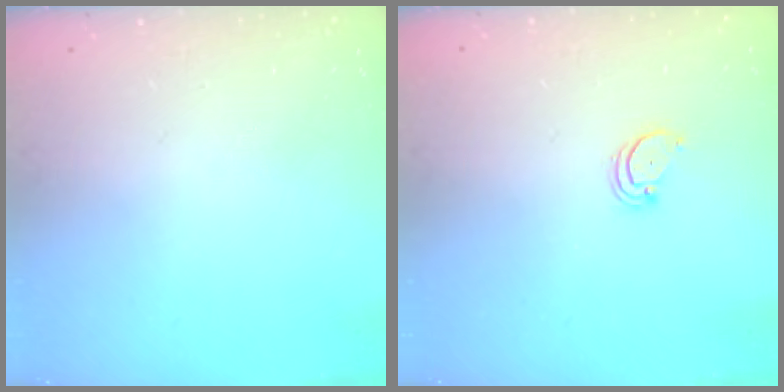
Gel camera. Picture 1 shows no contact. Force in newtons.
{"total": 2.0, "press": 2.0, "slide": 0.2}